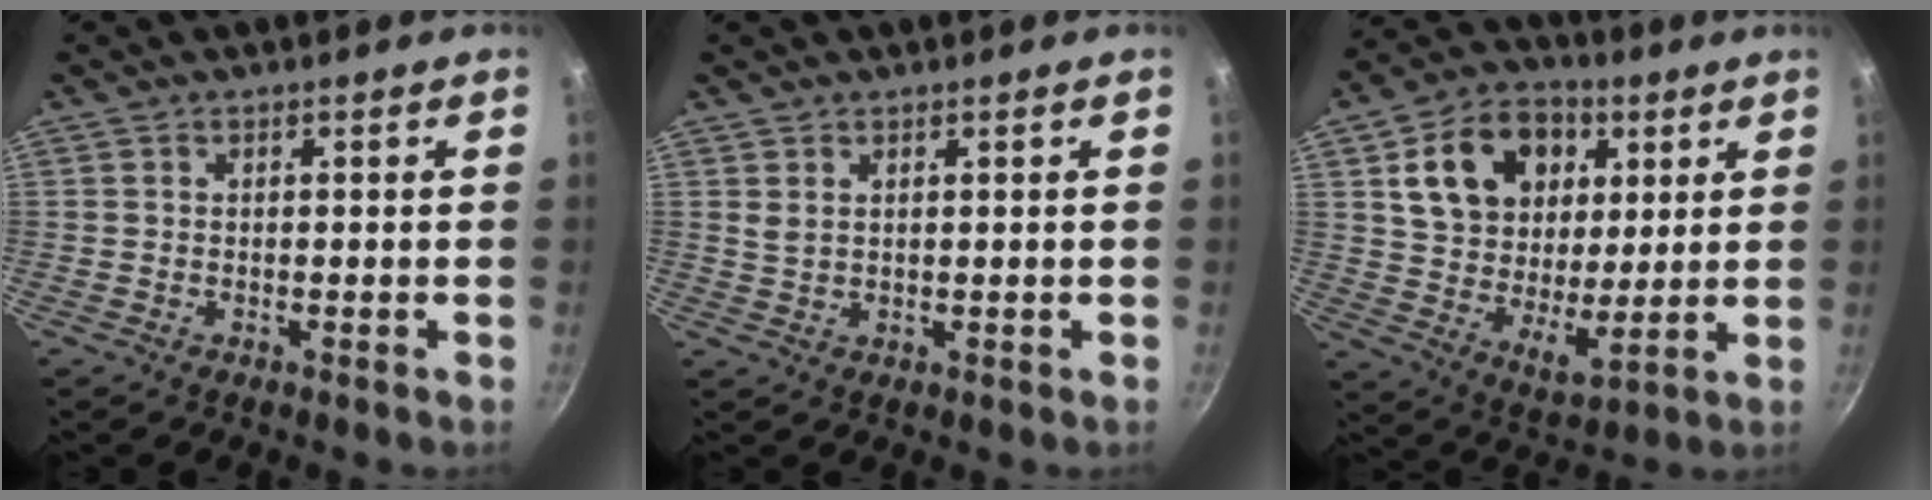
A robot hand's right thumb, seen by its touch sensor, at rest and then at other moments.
{"total": 1.5, "force": [0.8, 0.7, 1.0], "torque": [-0.019, -0.006, 0.017]}
{"total": 18.2, "force": [6.3, 13.0, 11.1], "torque": [-0.154, -0.012, 0.104]}